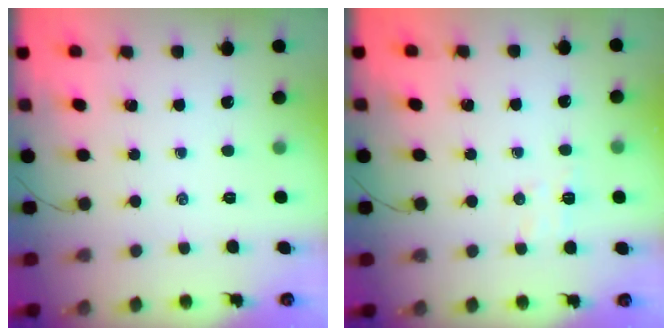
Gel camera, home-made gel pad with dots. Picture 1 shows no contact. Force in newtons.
{"total": 5.4, "press": 5.3, "slide": 0.8}